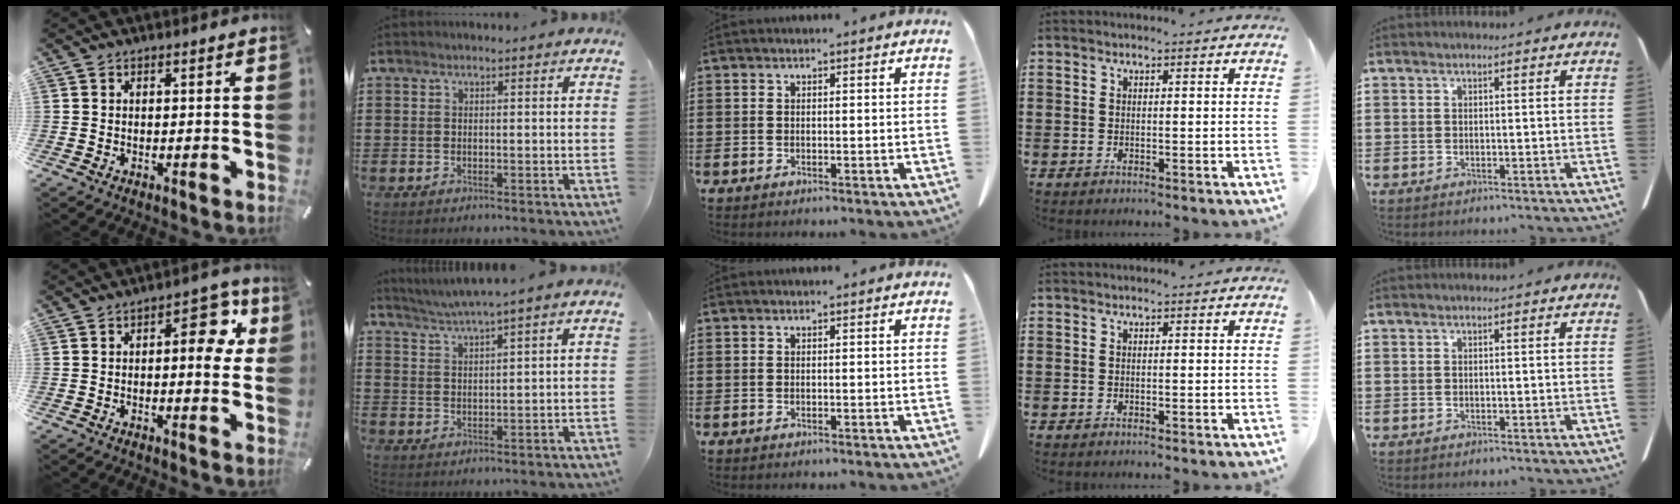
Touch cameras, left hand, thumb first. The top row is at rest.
{"thumb": {"total": 10.8, "force": [2.3, 5.3, 9.1], "torque": [-0.100, -0.010, 0.029]}, "index": {"total": 2.5, "force": [2.1, -0.7, 1.2], "torque": [-0.028, -0.009, 0.037]}}